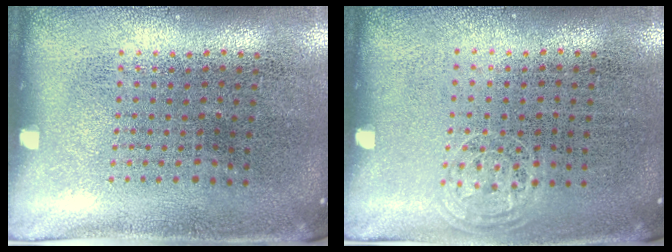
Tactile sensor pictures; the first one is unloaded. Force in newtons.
{"total": 0.6, "press": 0.6, "slide": 0.3}